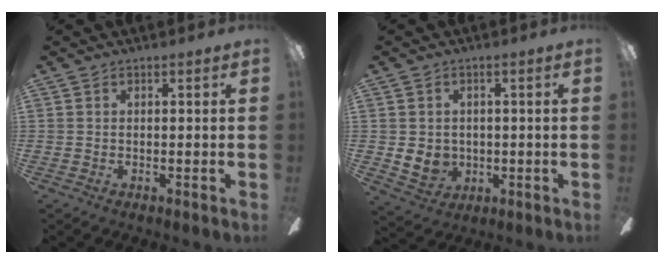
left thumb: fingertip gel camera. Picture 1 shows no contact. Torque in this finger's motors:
{"motor_torque": [0.09, 0.47, 0.01, 0.02, 0.06]}